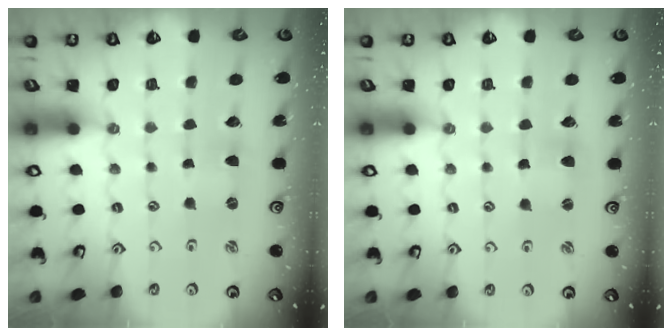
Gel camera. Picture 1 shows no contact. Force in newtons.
{"total": 1.5, "press": 1.4, "slide": 0.2}